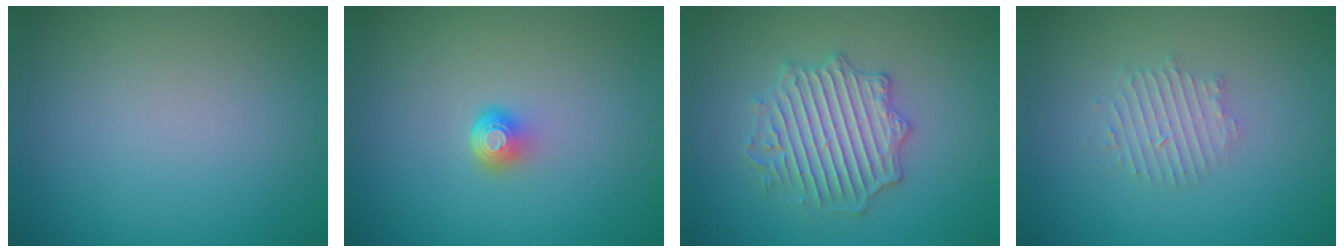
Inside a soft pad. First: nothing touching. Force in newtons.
{"total": 1.9, "press": 1.3, "slide": 1.4}
{"total": 4.1, "press": 4.1, "slide": 0.6}
{"total": 2.1, "press": 2.1, "slide": 0.4}